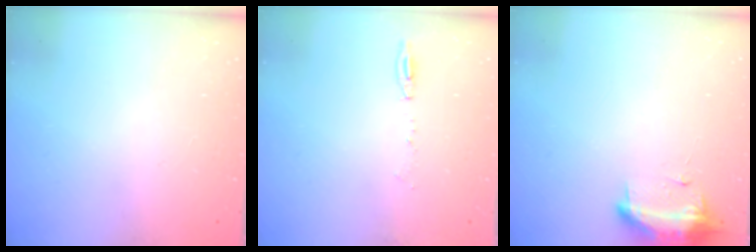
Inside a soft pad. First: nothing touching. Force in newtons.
{"total": 6.3, "press": 5.7, "slide": 2.6}
{"total": 18.3, "press": 11.7, "slide": 14.2}